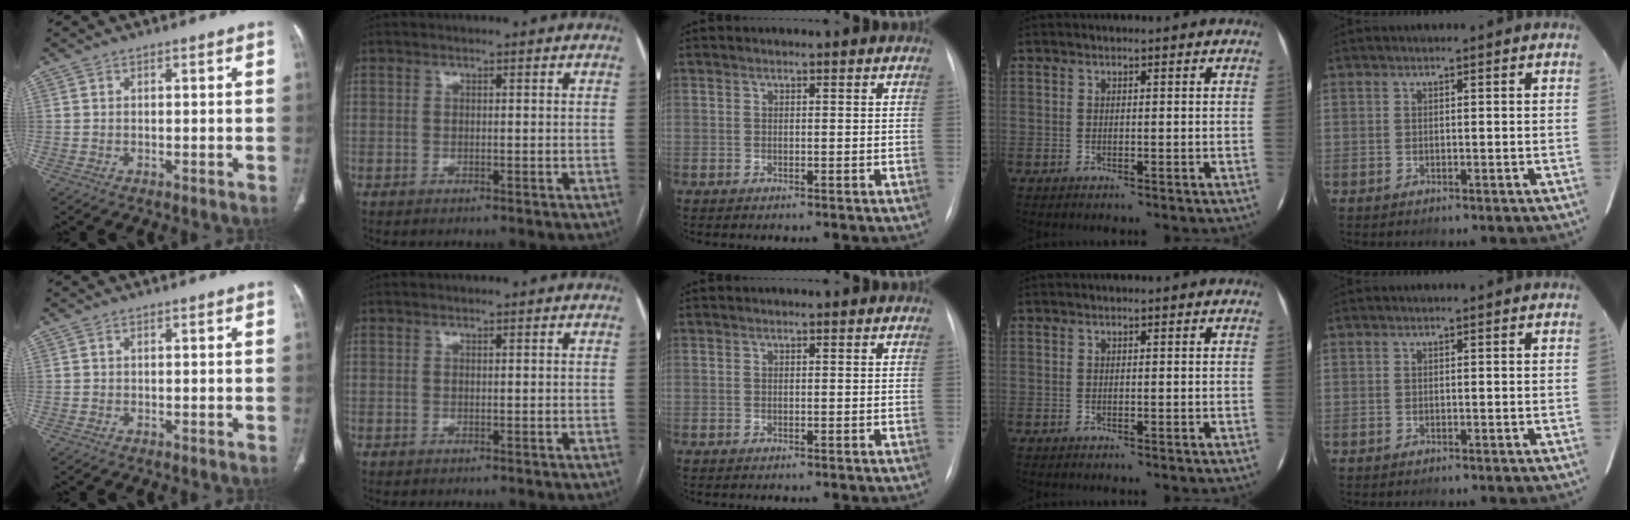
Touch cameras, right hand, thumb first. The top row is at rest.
{}